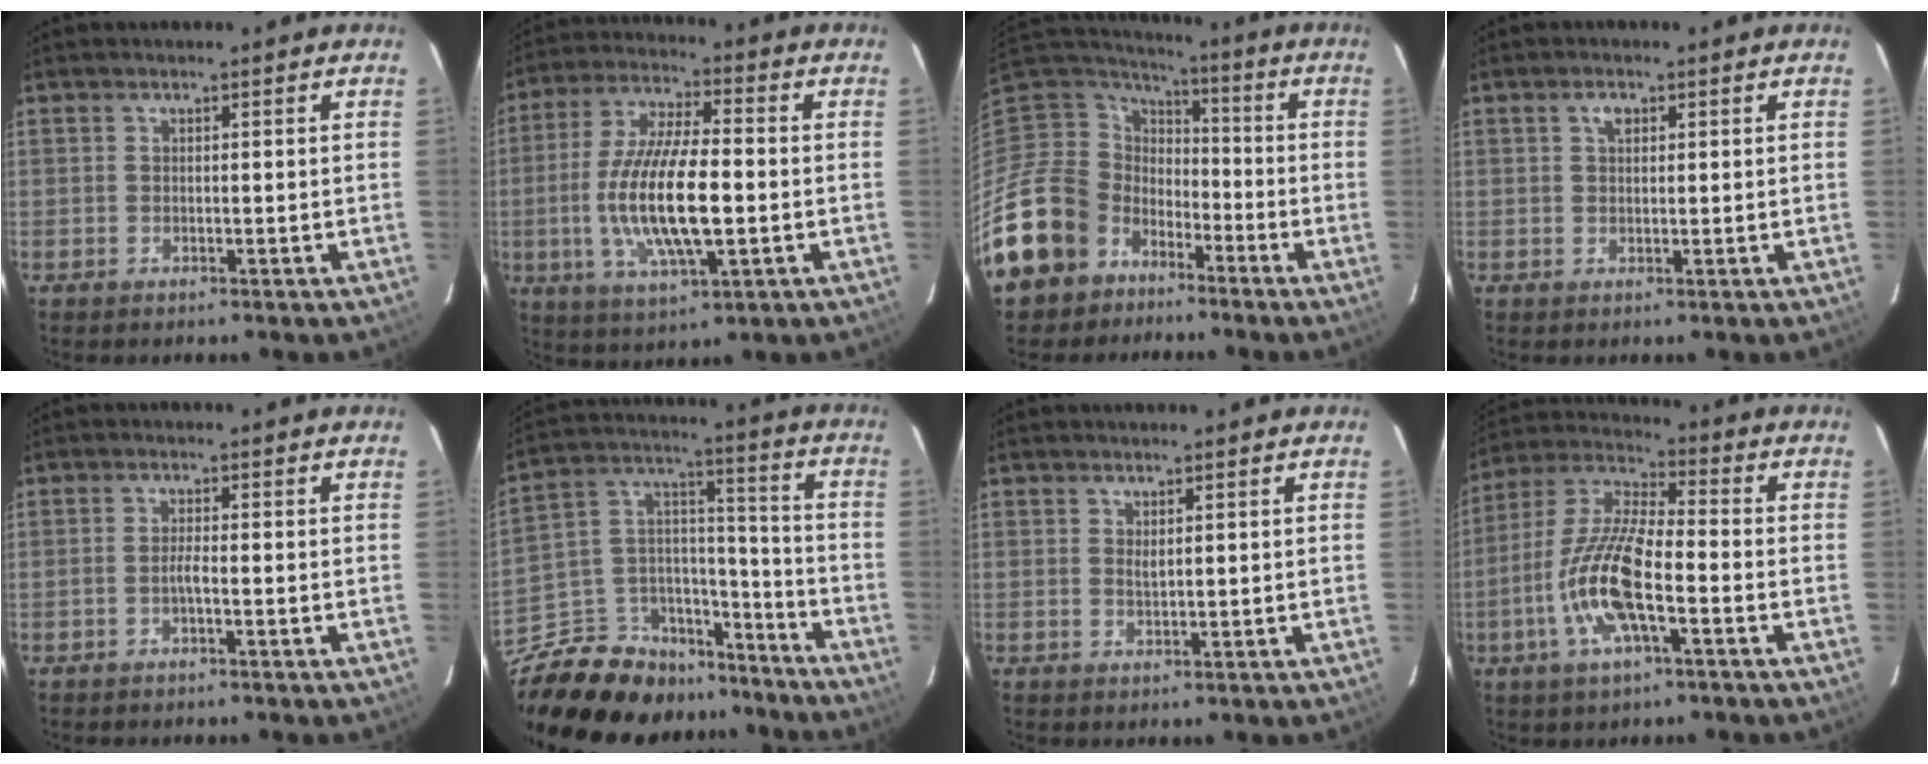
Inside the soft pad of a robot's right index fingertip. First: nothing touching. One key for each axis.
{"total": 16.2, "fx": -2.5, "fy": 4.7, "fz": 15.3, "tx": -0.308, "ty": -0.008, "tz": -0.043}
{"total": 16.6, "fx": -9.3, "fy": 13.3, "fz": 3.4, "tx": -0.112, "ty": 0.031, "tz": -0.159}
{"total": 1.9, "fx": 0.8, "fy": 1.1, "fz": 1.2, "tx": -0.021, "ty": 0.007, "tz": 0.013}
{"total": 1.4, "fx": -0.7, "fy": -0.3, "fz": 1.2, "tx": -0.025, "ty": 0.001, "tz": -0.015}
{"total": 24.0, "fx": -18.9, "fy": 12.1, "fz": 8.5, "tx": -0.202, "ty": 0.069, "tz": -0.290}
{"total": 1.2, "fx": 0.7, "fy": 0.2, "fz": 1.0, "tx": -0.018, "ty": -0.001, "tz": 0.012}
{"total": 14.1, "fx": -4.9, "fy": 4.1, "fz": 12.6, "tx": -0.267, "ty": -0.005, "tz": -0.100}